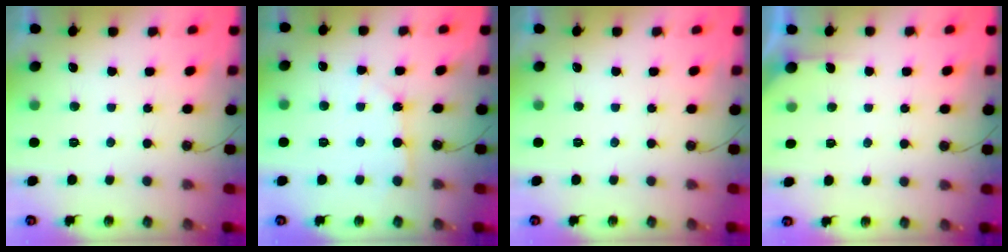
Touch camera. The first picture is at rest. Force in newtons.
{"total": 2.8, "press": 2.8, "slide": 0.2}
{"total": 0.0}
{"total": 2.9, "press": 2.9, "slide": 0.3}